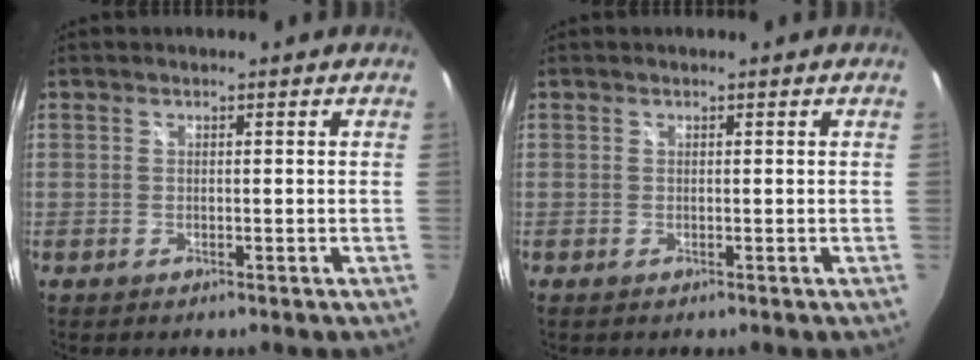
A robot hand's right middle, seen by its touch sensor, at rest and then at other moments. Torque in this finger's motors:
{"motor_torque": [-0.02, -0.07, 0.00, 0.00]}